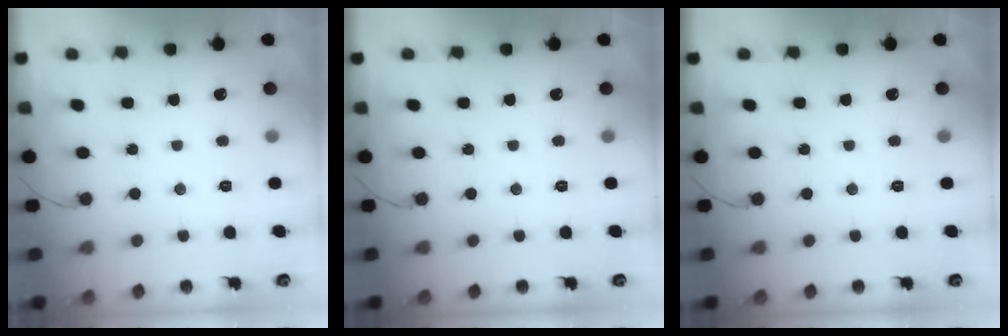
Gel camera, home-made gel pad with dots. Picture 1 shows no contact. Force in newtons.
{"total": 0.0}
{"total": 0.0}